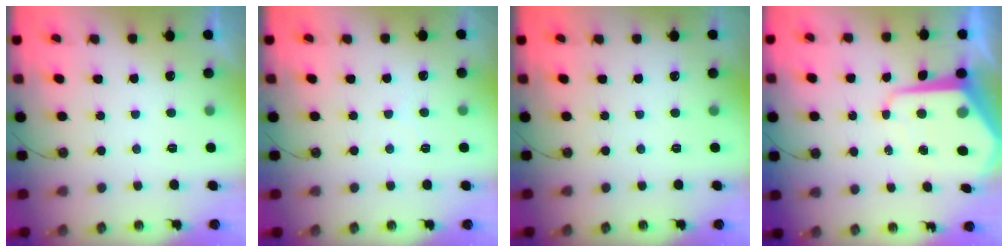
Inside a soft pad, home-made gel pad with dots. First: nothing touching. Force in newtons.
{"total": 2.1, "press": 2.0, "slide": 0.4}
{"total": 0.0}
{"total": 10.6, "press": 10.6, "slide": 0.9}